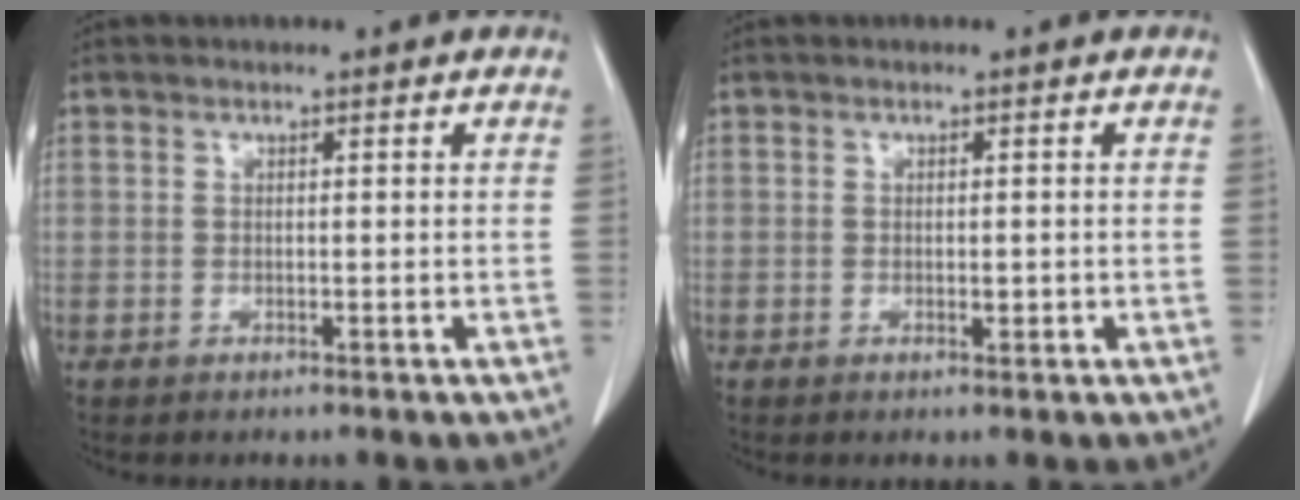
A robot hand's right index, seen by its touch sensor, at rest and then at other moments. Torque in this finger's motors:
{"motor_torque": [-0.14, 0.12, -0.01, 0.00]}